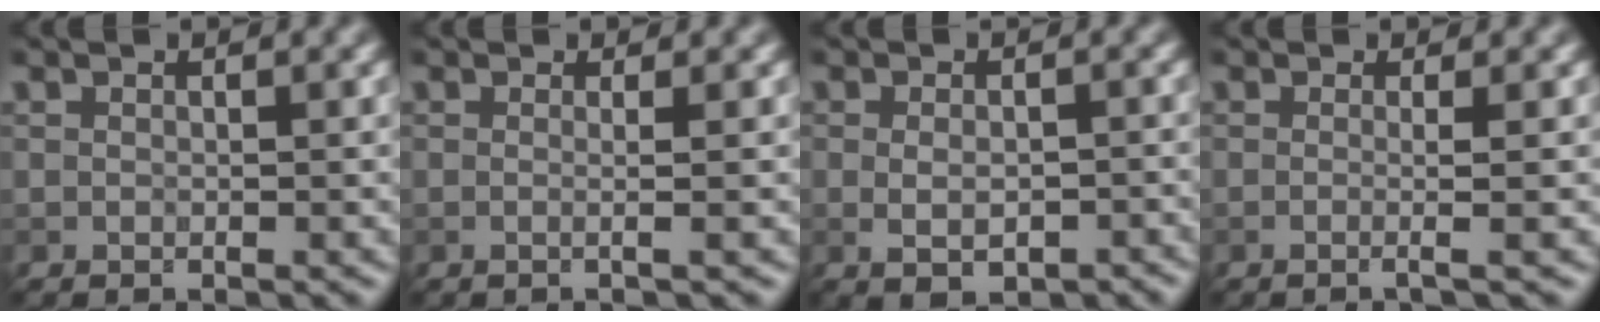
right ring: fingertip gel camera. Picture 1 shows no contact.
{"total": 2.6, "force": [0.5, 1.3, 2.2], "torque": [-0.009, 0.002, -0.027]}
{"total": 3.5, "force": [-1.0, 1.7, 2.8], "torque": [-0.043, -0.005, -0.008]}
{"total": 2.8, "force": [0.2, 1.2, 2.5], "torque": [-0.022, -0.003, -0.026]}